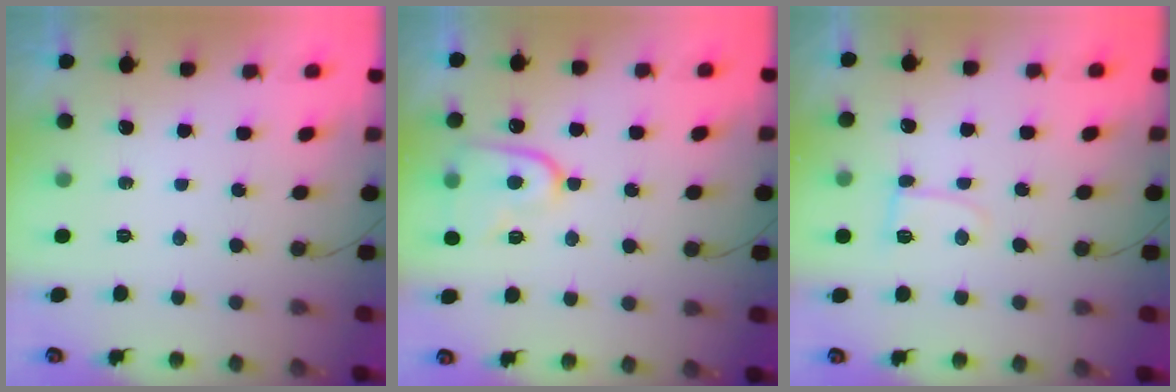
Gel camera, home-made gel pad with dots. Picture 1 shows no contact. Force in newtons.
{"total": 11.9, "press": 11.9, "slide": 1.1}
{"total": 5.0, "press": 4.9, "slide": 0.6}